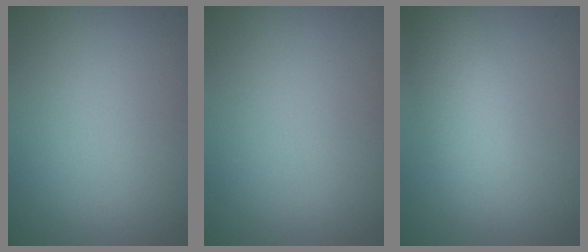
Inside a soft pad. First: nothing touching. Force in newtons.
{"total": 0.0}
{"total": 3.9, "press": 3.9, "slide": 0.1}